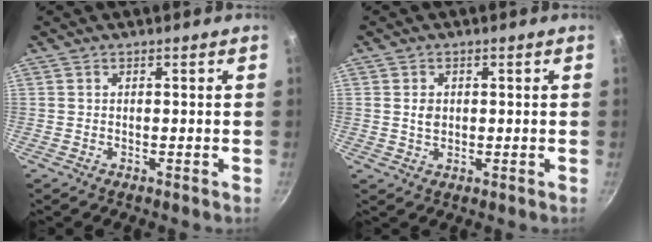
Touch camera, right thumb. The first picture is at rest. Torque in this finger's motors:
{"motor_torque": [-0.08, 0.08, -0.16, 0.06, 0.00]}